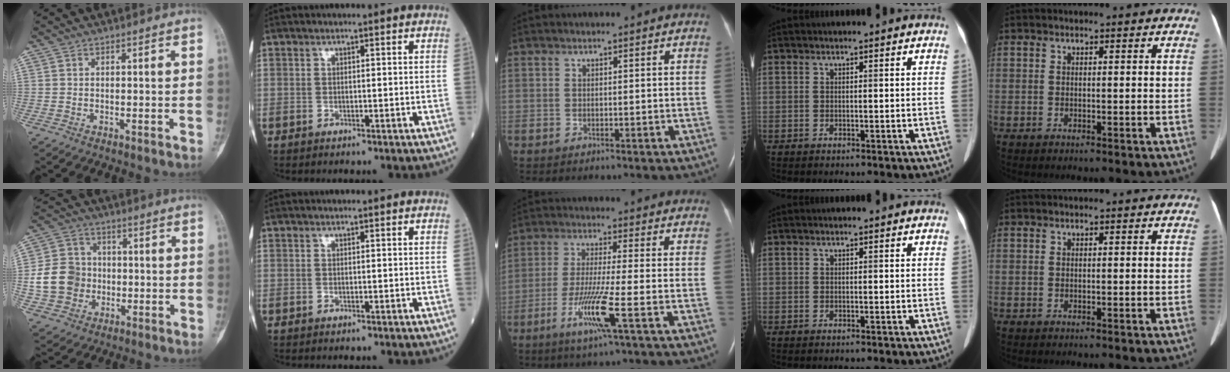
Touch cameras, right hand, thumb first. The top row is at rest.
{"thumb": {"total": 11.0, "force": [-1.4, 9.9, 4.7], "torque": [-0.066, 0.016, -0.027]}, "middle": {"total": 7.8, "force": [-3.3, -1.2, 7.0], "torque": [-0.142, -0.024, -0.069]}}